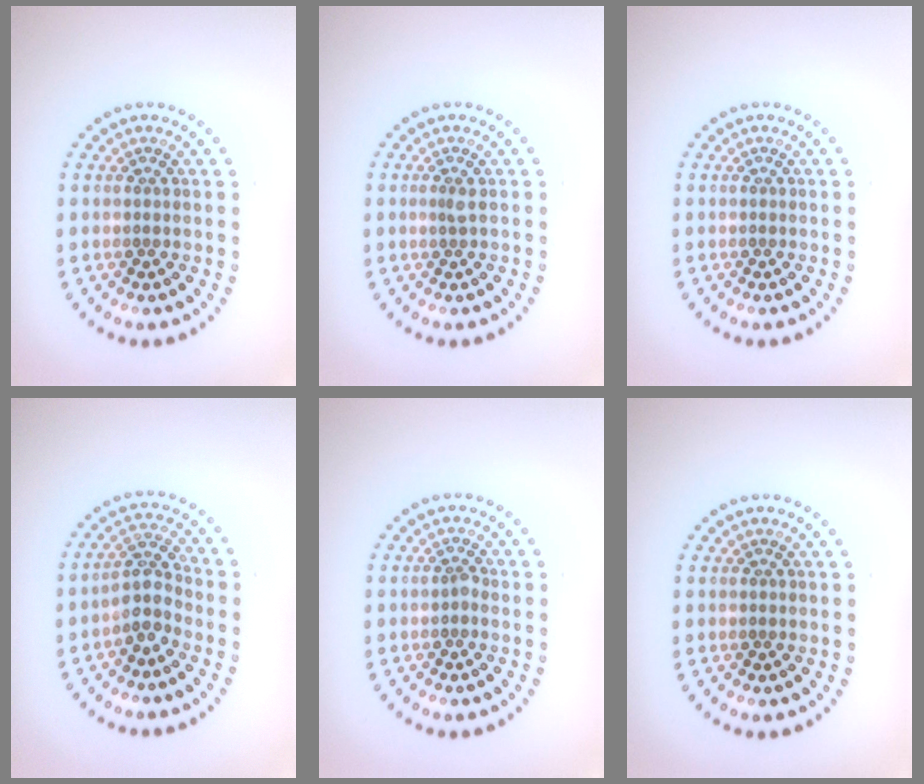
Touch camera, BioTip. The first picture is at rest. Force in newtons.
{"total": 0.8, "press": 0.6, "slide": 0.6}
{"total": 0.0}
{"total": 3.0, "press": 2.3, "slide": 1.9}
{"total": 0.8, "press": 0.6, "slide": 0.5}
{"total": 0.0}